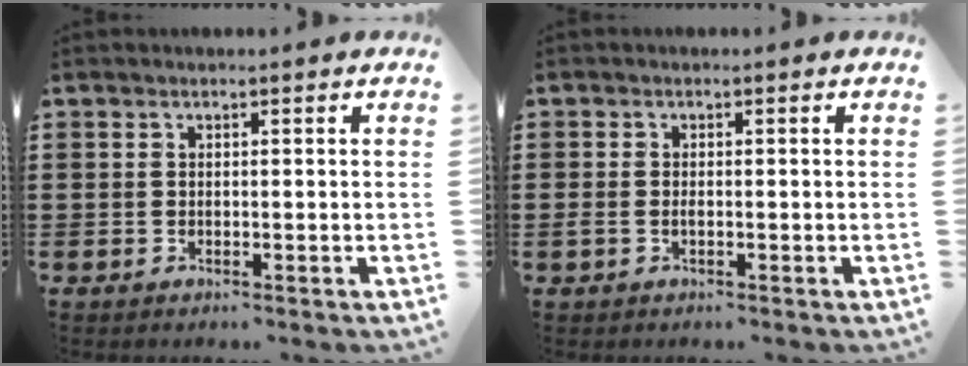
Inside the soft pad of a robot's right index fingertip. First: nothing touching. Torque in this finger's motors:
{"motor_torque": [1.10, 1.03, 0.02, 0.04]}